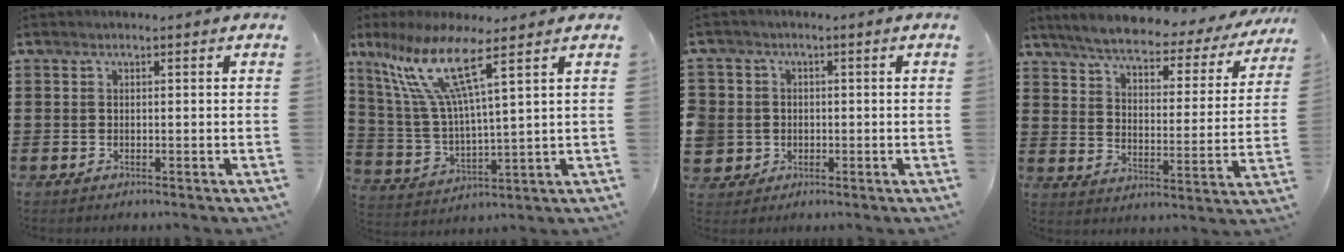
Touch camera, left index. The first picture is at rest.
{"total": 12.0, "force": [7.7, 1.4, 9.1], "torque": [-0.213, -0.035, 0.125]}
{"total": 4.0, "force": [-0.5, 4.0, 0.2], "torque": [-0.038, 0.005, -0.018]}
{"total": 5.4, "force": [4.8, 0.8, 2.5], "torque": [-0.074, -0.028, 0.075]}